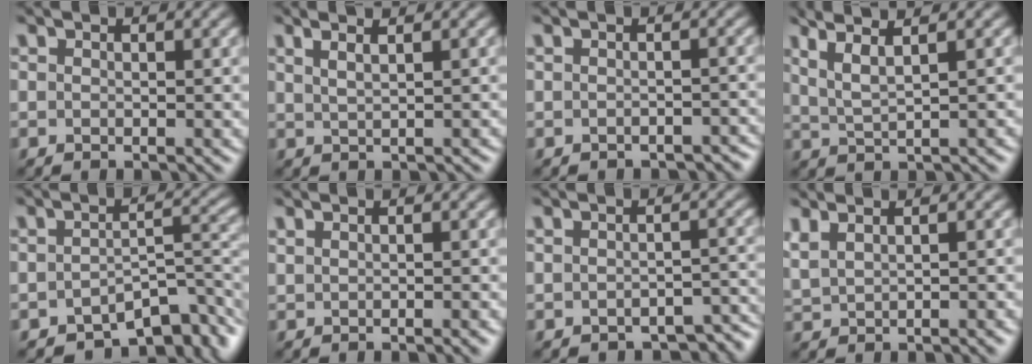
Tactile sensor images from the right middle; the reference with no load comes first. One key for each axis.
{"total": 2.7, "fx": 1.7, "fy": 1.0, "fz": 1.8, "tx": -0.012, "ty": 0.005, "tz": 0.016}
{"total": 1.6, "fx": -1.4, "fy": 0.6, "fz": 0.3, "tx": 0.001, "ty": -0.003, "tz": -0.013}
{"total": 4.2, "fx": 2.7, "fy": 1.1, "fz": 3.0, "tx": -0.050, "ty": 0.016, "tz": 0.037}
{"total": 6.8, "fx": -4.8, "fy": 2.9, "fz": 3.9, "tx": -0.033, "ty": -0.007, "tz": -0.068}
{"total": 1.8, "fx": 0.2, "fy": 0.9, "fz": 1.6, "tx": -0.009, "ty": 0.003, "tz": 0.004}
{"total": 3.3, "fx": -2.6, "fy": 1.4, "fz": 1.3, "tx": -0.009, "ty": -0.009, "tz": -0.025}
{"total": 3.6, "fx": 1.5, "fy": 1.8, "fz": 2.7, "tx": -0.039, "ty": 0.025, "tz": 0.028}